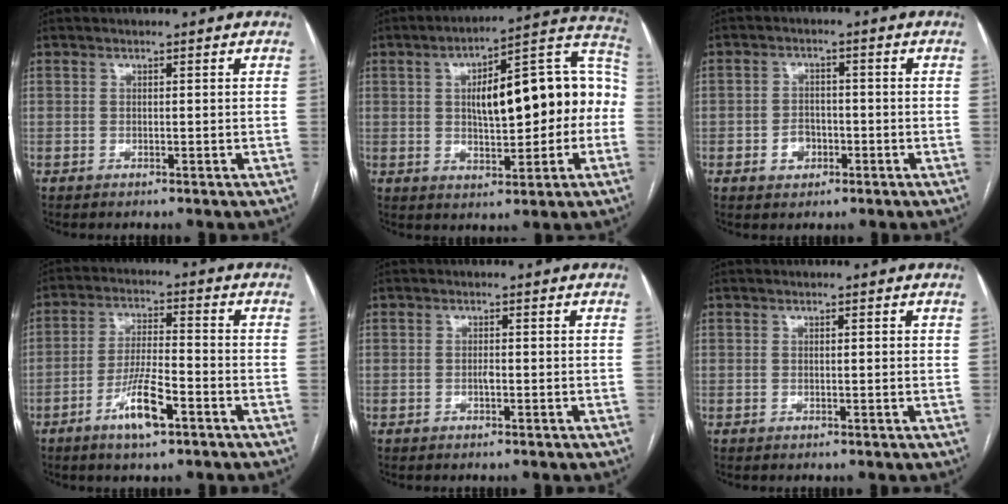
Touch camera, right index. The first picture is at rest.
{"total": 18.8, "force": [0.5, 6.0, 17.8], "torque": [-0.254, 0.049, 0.014]}
{"total": 3.5, "force": [-1.3, 2.8, 1.7], "torque": [-0.024, 0.008, -0.015]}
{"total": 8.0, "force": [-4.2, 1.2, 6.7], "torque": [-0.131, -0.005, -0.074]}
{"total": 0.8, "force": [-0.2, 0.2, 0.7], "torque": [-0.015, 0.000, -0.005]}
{"total": 0.7, "force": [0.3, 0.1, 0.6], "torque": [-0.011, 0.002, 0.001]}